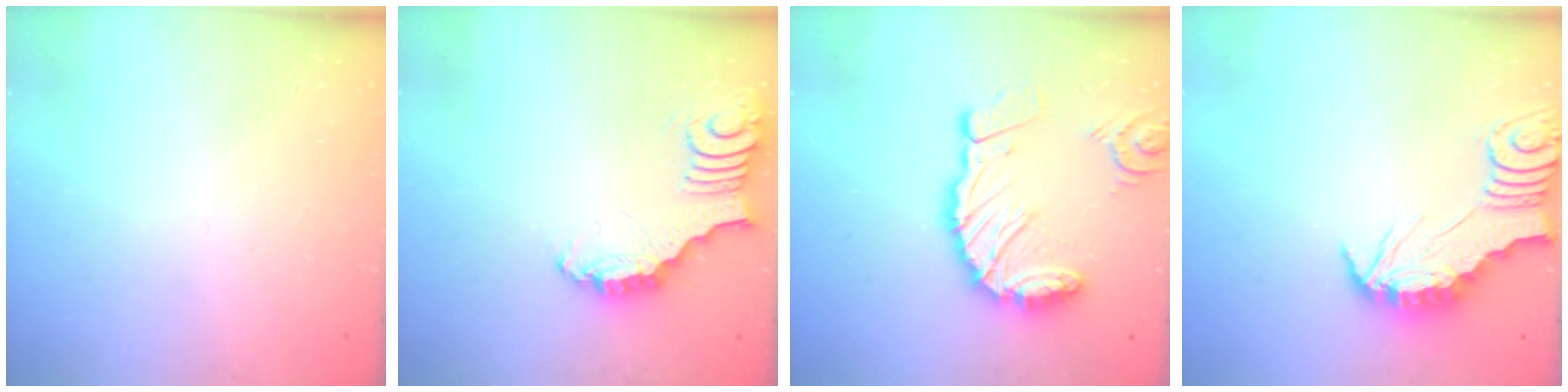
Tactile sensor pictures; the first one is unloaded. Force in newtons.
{"total": 3.5, "press": 3.4, "slide": 0.5}
{"total": 18.7, "press": 18.6, "slide": 2.2}
{"total": 2.9, "press": 2.8, "slide": 0.3}